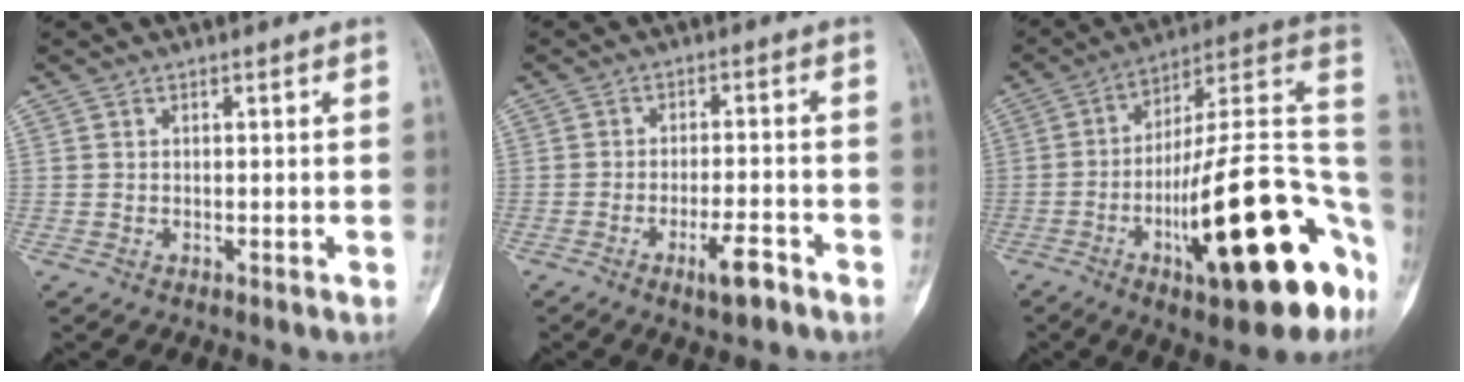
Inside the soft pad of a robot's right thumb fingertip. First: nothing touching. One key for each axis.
{"total": 5.3, "fx": -3.2, "fy": 1.3, "fz": 4.0, "tx": -0.070, "ty": 0.019, "tz": -0.051}
{"total": 29.2, "fx": -10.1, "fy": 8.5, "fz": 26.1, "tx": -0.320, "ty": 0.044, "tz": -0.148}